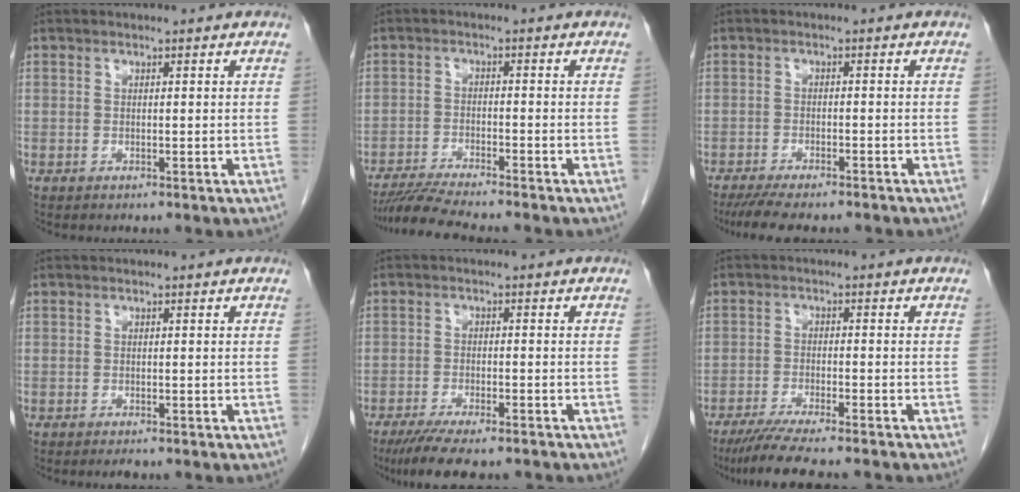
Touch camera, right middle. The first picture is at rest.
{"total": 7.2, "force": [-6.4, -0.7, 3.1], "torque": [-0.051, -0.023, -0.112]}
{"total": 9.3, "force": [-8.0, 1.7, 4.4], "torque": [-0.063, -0.010, -0.119]}
{"total": 0.9, "force": [-0.8, 0.1, 0.5], "torque": [-0.010, -0.002, -0.008]}
{"total": 10.0, "force": [-7.9, 2.7, 5.6], "torque": [-0.081, -0.011, -0.119]}
{"total": 10.1, "force": [-8.5, 0.5, 5.4], "torque": [-0.079, -0.024, -0.132]}